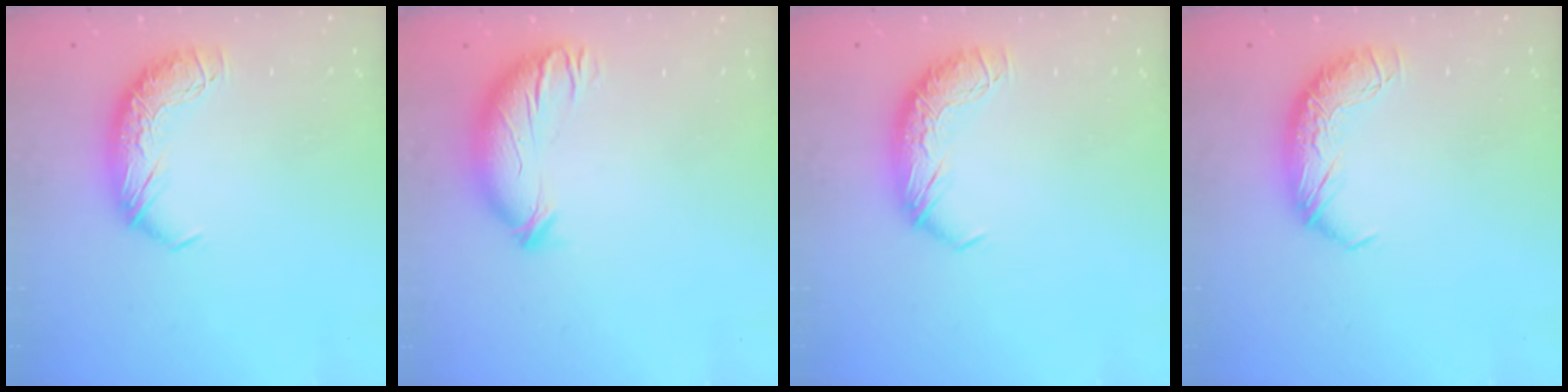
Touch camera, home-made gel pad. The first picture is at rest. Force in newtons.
{"total": 3.8, "press": 3.0, "slide": 2.3}
{"total": 0.0}
{"total": 0.0}